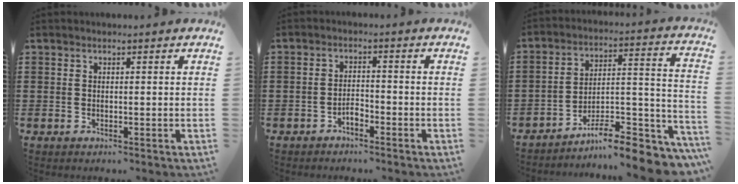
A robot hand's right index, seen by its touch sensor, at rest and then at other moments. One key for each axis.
{"total": 2.1, "fx": -1.5, "fy": 0.9, "fz": 1.2, "tx": -0.027, "ty": 0.004, "tz": -0.031}
{"total": 9.3, "fx": -7.5, "fy": 2.4, "fz": 4.9, "tx": -0.063, "ty": 0.017, "tz": -0.138}